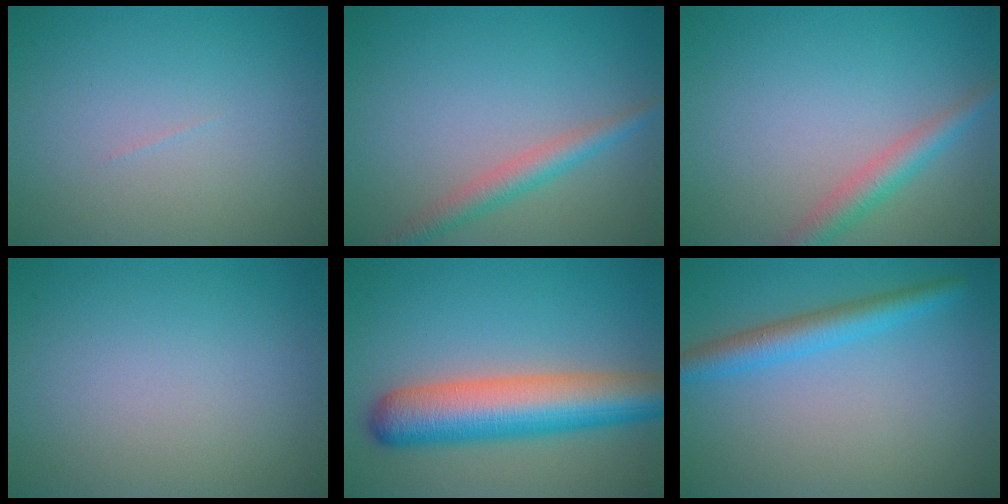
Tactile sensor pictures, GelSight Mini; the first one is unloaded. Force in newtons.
{"total": 2.7, "press": 2.7, "slide": 0.1}
{"total": 2.8, "press": 2.8, "slide": 0.2}
{"total": 0.0}
{"total": 8.9, "press": 8.8, "slide": 0.3}
{"total": 3.4, "press": 3.4, "slide": 0.1}